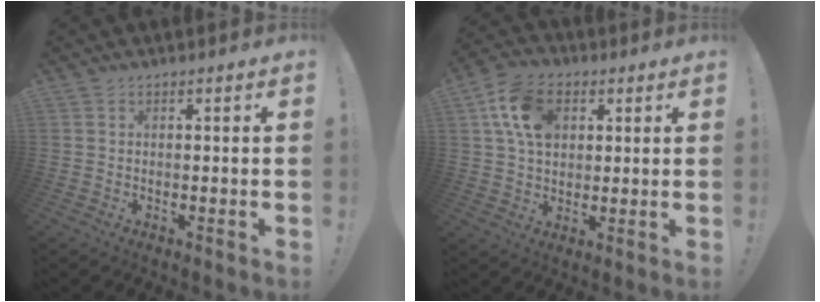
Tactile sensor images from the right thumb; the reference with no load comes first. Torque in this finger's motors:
{"motor_torque": [1.14, 2.22, 0.59, -0.36, 0.43]}